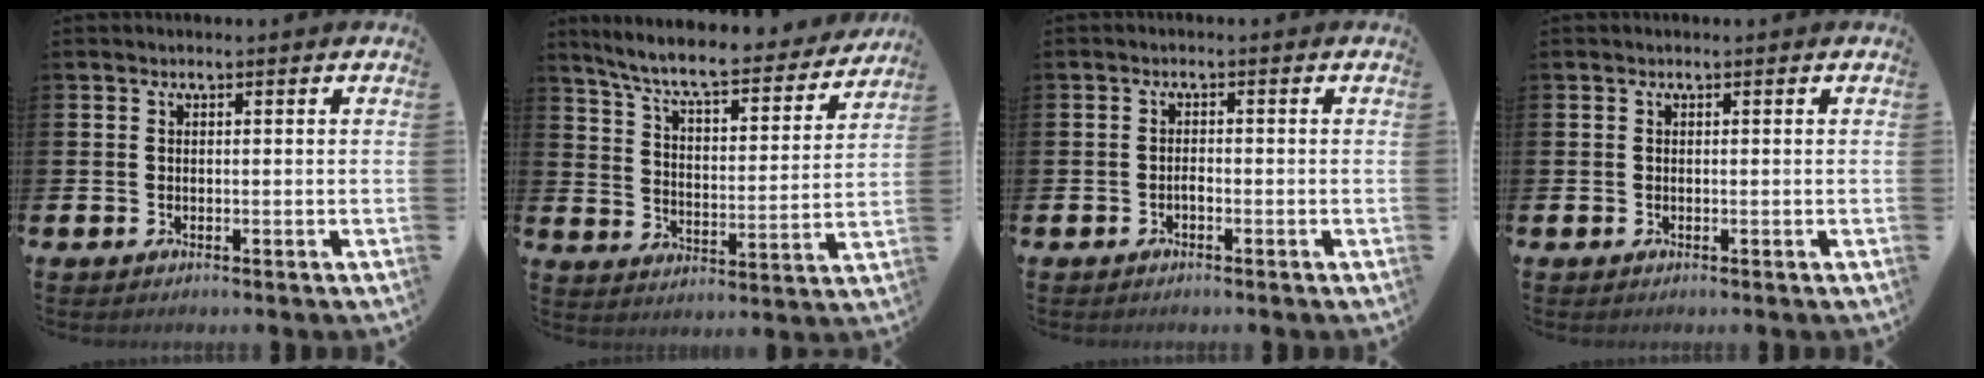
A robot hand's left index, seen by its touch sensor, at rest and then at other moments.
{"total": 8.3, "force": [7.5, 1.2, 3.5], "torque": [-0.097, -0.054, 0.125]}
{"total": 1.0, "force": [-0.7, 0.3, 0.6], "torque": [-0.015, -0.001, -0.013]}
{"total": 0.0}